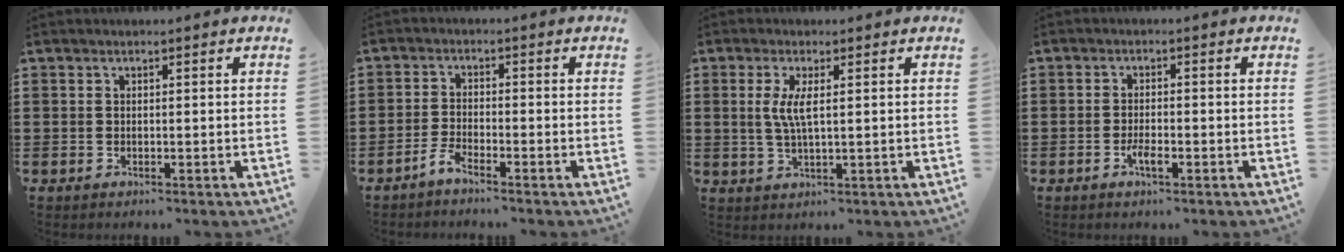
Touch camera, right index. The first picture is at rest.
{"total": 2.2, "force": [-2.0, 0.0, 0.8], "torque": [-0.031, -0.002, -0.044]}
{"total": 3.8, "force": [0.7, 0.6, 3.7], "torque": [-0.081, -0.003, 0.009]}
{"total": 2.4, "force": [-1.2, 0.7, 2.0], "torque": [-0.042, 0.000, -0.023]}